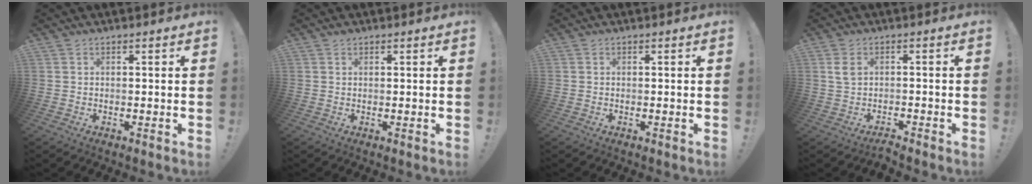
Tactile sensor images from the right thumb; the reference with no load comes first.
{"total": 0.6, "force": [0.6, 0.2, 0.1], "torque": [0.006, -0.003, 0.010]}
{"total": 0.0}
{"total": 2.8, "force": [-0.7, 1.4, 2.3], "torque": [-0.049, 0.004, -0.015]}